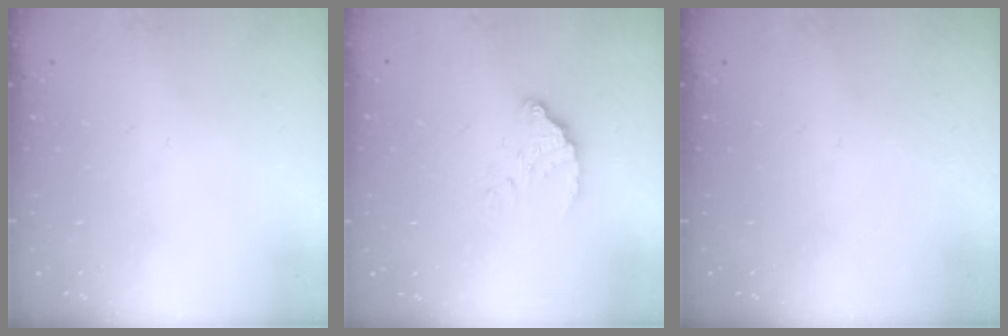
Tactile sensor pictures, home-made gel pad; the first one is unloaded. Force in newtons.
{"total": 4.7, "press": 4.7, "slide": 0.3}
{"total": 0.0}